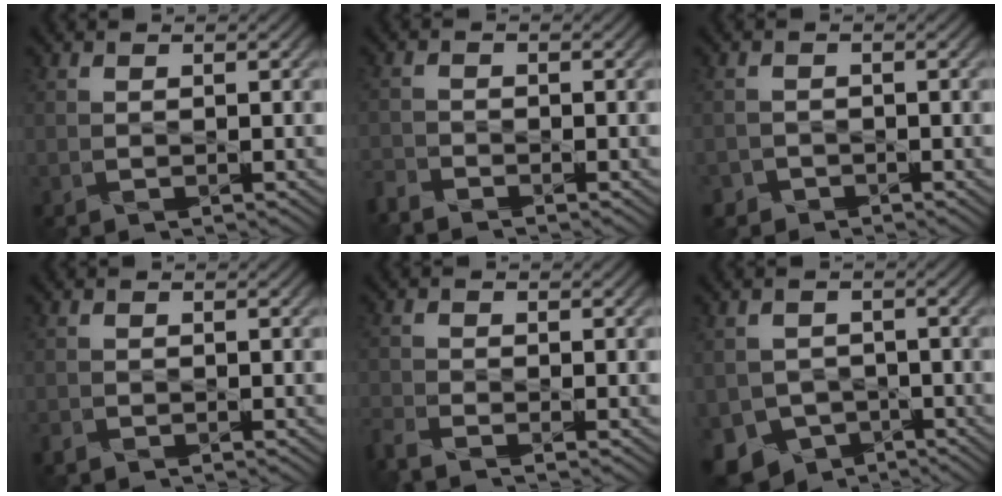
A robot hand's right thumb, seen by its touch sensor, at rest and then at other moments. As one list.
[{"total": 2.5, "force": [-2.4, 0.4, 0.5], "torque": [-0.015, -0.010, -0.059]}, {"total": 1.6, "force": [-1.2, 1.1, 0.0], "torque": [0.007, -0.001, -0.028]}, {"total": 0.8, "force": [-0.7, 0.4, 0.2], "torque": [-0.006, -0.002, -0.016]}, {"total": 3.6, "force": [-3.0, 0.9, 1.8], "torque": [-0.047, -0.016, -0.071]}, {"total": 7.4, "force": [-4.1, 5.6, 2.5], "torque": [-0.051, -0.022, -0.072]}]